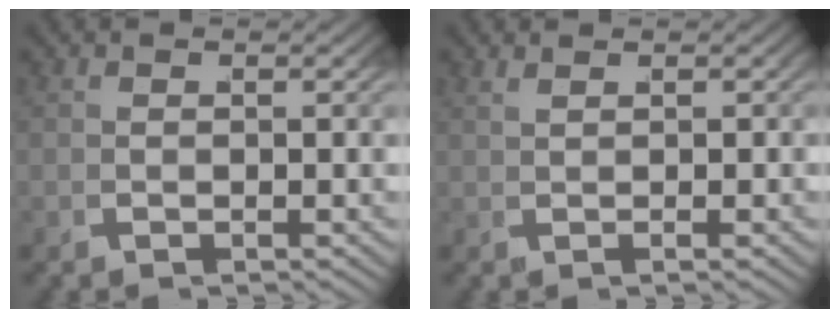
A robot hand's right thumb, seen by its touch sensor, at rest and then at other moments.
{"total": 1.0, "force": [0.8, -0.4, 0.5], "torque": [-0.007, 0.011, 0.015]}